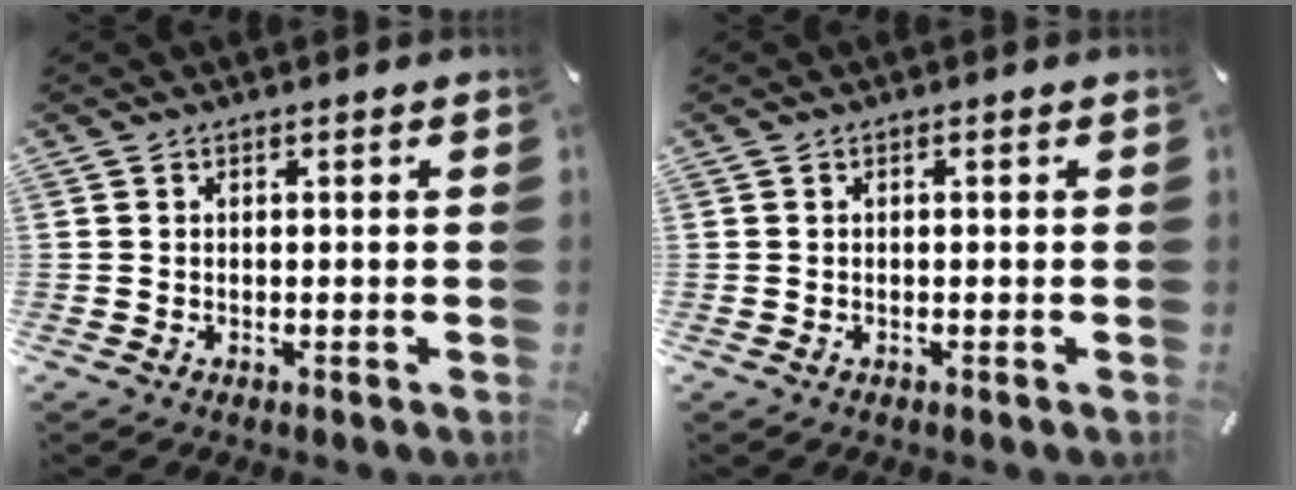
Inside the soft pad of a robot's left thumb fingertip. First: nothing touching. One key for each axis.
{"total": 0.5, "fx": -0.1, "fy": 0.1, "fz": 0.5, "tx": -0.009, "ty": 0.000, "tz": -0.001}